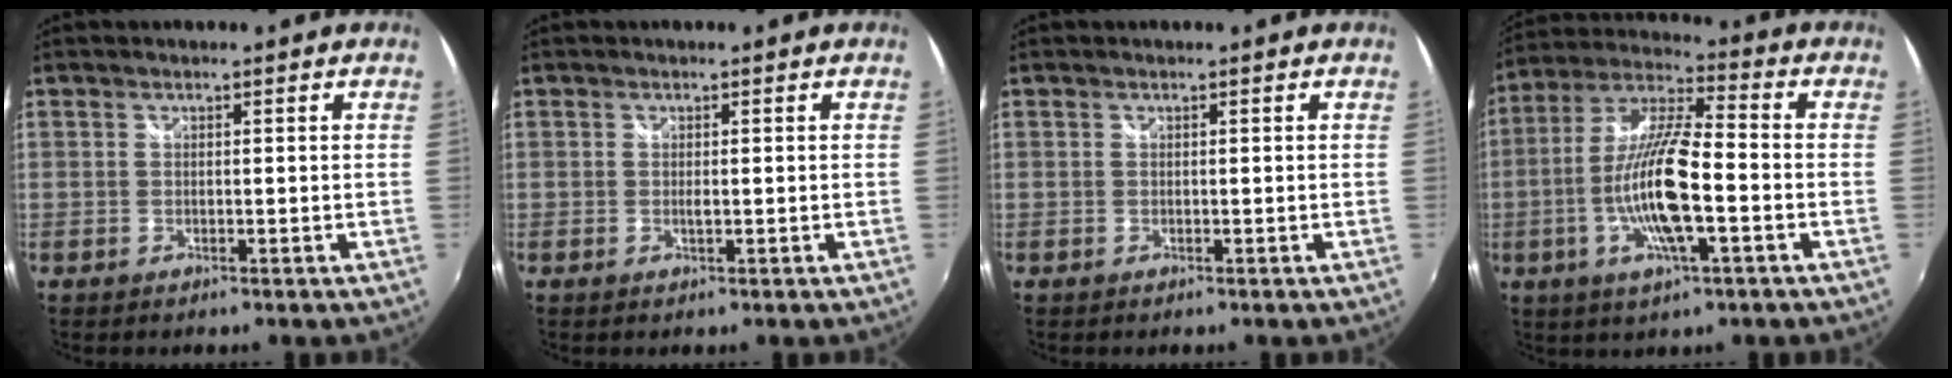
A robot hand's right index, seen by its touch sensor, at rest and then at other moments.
{"total": 0.8, "force": [0.0, 0.2, 0.7], "torque": [-0.013, -0.001, -0.001]}
{"total": 0.0}
{"total": 15.2, "force": [-3.9, 3.0, 14.4], "torque": [-0.286, -0.006, -0.077]}